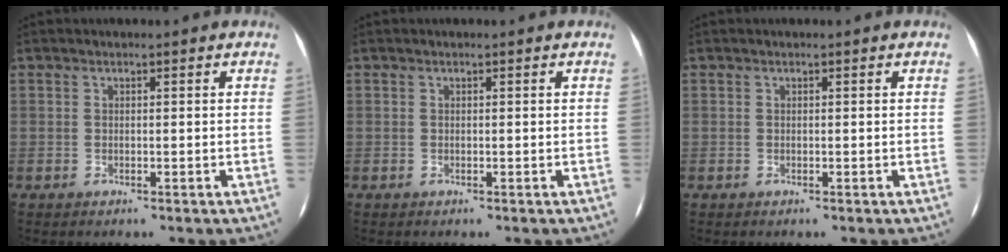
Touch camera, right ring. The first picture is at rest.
{"total": 0.0}
{"total": 0.0}